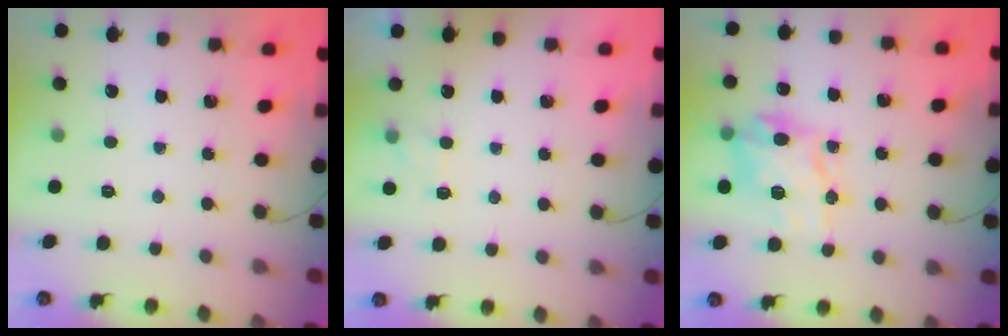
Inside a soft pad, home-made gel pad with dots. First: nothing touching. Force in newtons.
{"total": 2.4, "press": 1.9, "slide": 1.4}
{"total": 14.3, "press": 14.2, "slide": 0.6}